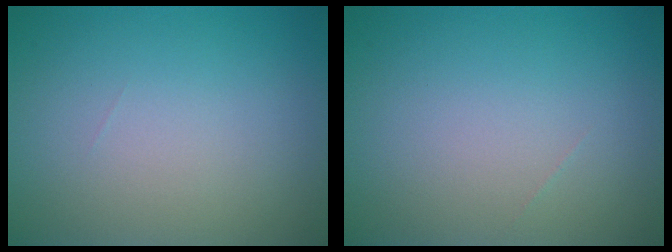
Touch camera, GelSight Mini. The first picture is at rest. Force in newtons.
{"total": 0.0}